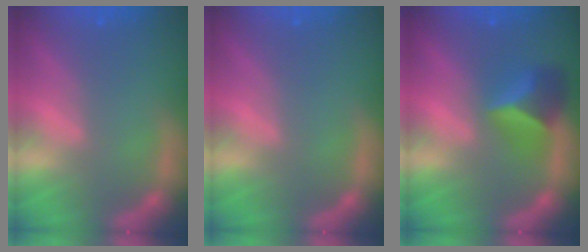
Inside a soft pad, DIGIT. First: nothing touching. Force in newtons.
{"total": 0.0}
{"total": 4.4}